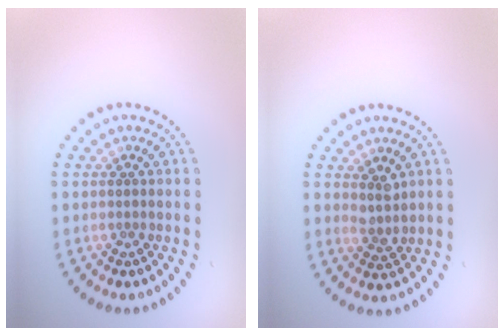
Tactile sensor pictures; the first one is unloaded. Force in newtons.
{"total": 1.8, "press": 1.3, "slide": 1.3}